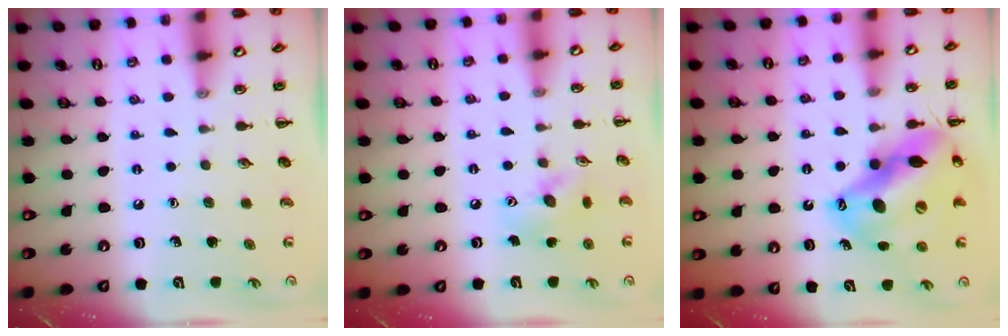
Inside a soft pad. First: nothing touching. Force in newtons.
{"total": 9.7, "press": 9.7, "slide": 1.1}
{"total": 18.4, "press": 17.7, "slide": 5.1}